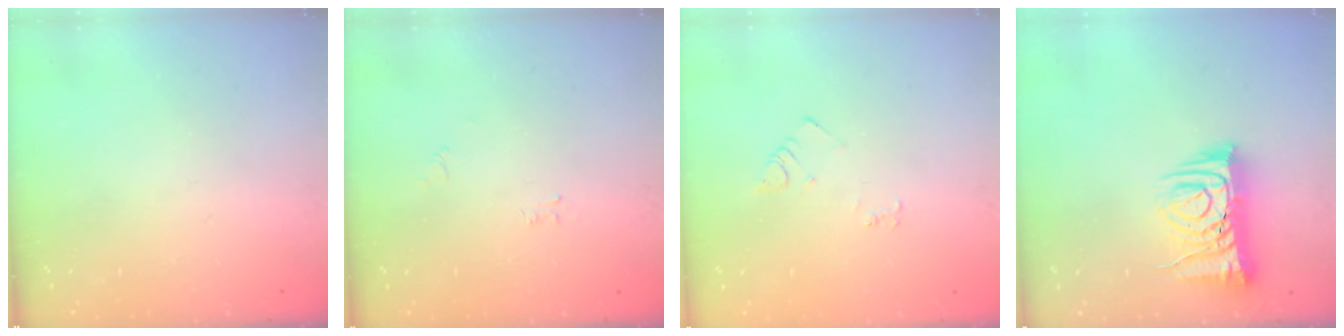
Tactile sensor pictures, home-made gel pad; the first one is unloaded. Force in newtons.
{"total": 2.5, "press": 2.5, "slide": 0.3}
{"total": 3.8, "press": 3.8, "slide": 0.5}
{"total": 10.8, "press": 10.7, "slide": 1.5}